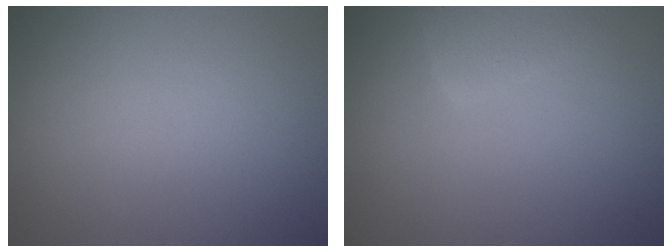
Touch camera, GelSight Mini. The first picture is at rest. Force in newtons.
{"total": 2.8, "press": 2.8, "slide": 0.3}